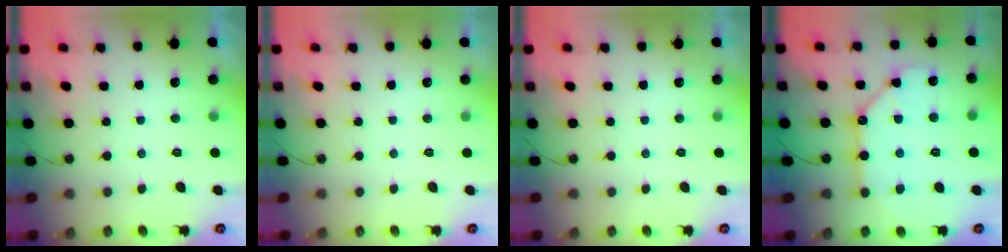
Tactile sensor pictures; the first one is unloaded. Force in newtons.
{"total": 0.0}
{"total": 0.0}
{"total": 11.0, "press": 11.0, "slide": 1.2}